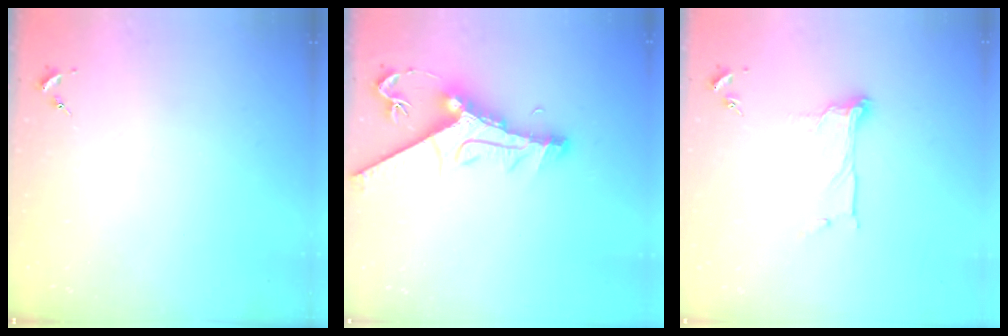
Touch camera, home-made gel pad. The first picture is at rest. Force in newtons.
{"total": 13.8, "press": 13.7, "slide": 1.5}
{"total": 9.4, "press": 9.4, "slide": 0.3}